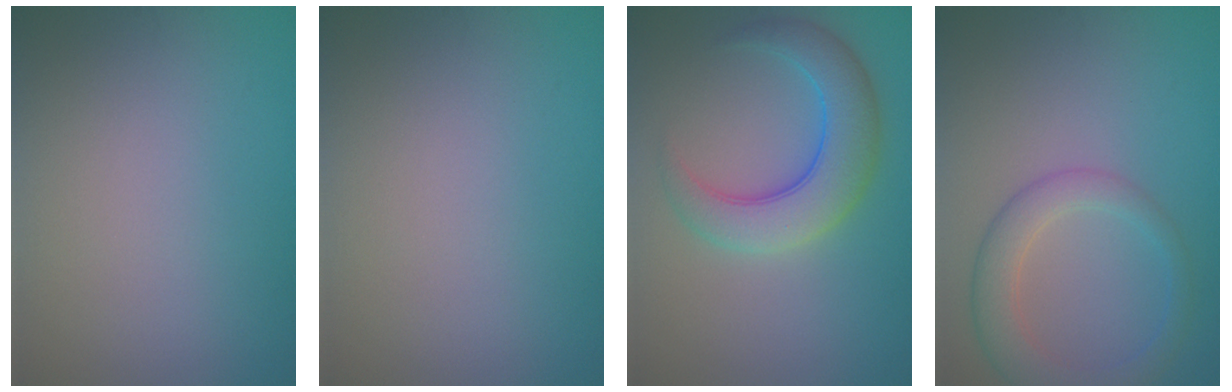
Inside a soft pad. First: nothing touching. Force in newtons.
{"total": 0.0}
{"total": 5.8, "press": 5.8, "slide": 0.3}
{"total": 4.0, "press": 4.0, "slide": 0.2}